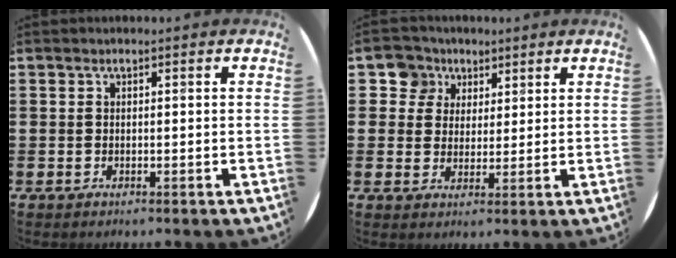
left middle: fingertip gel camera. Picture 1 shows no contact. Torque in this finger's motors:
{"motor_torque": [0.08, -0.05, 0.00, 0.00]}